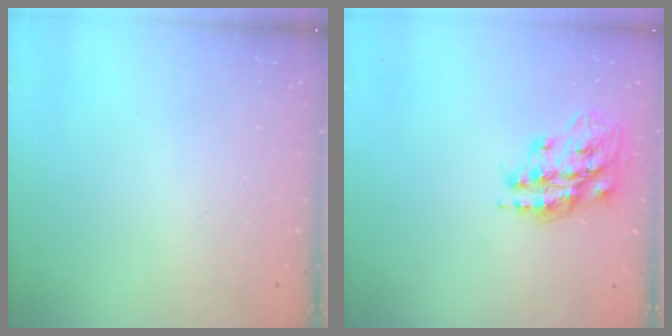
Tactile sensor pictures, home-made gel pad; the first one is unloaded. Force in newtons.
{"total": 16.1, "press": 16.1, "slide": 1.5}